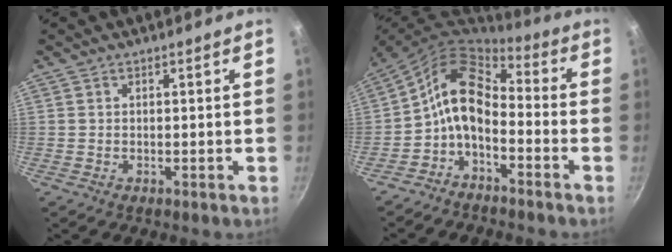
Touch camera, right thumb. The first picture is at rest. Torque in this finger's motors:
{"motor_torque": [-0.17, 0.84, 1.30, -0.13, 0.05]}